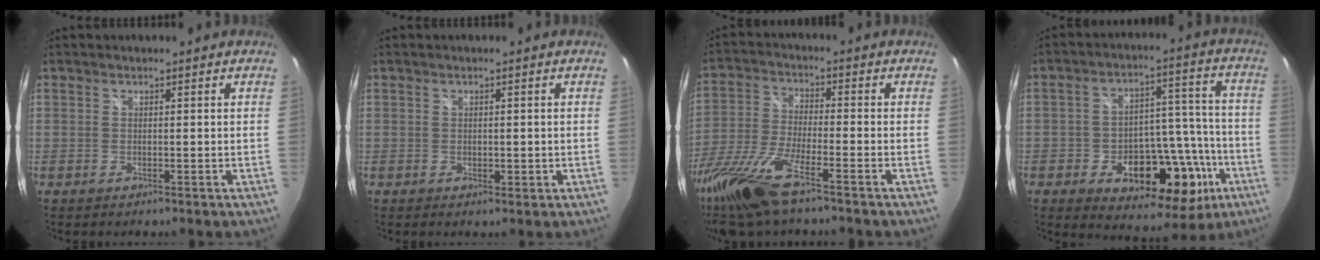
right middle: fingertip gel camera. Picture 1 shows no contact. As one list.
[{"total": 1.3, "force": [-0.2, 0.9, 0.9], "torque": [-0.010, -0.001, -0.003]}, {"total": 16.8, "force": [-12.0, 3.1, 11.4], "torque": [-0.250, -0.047, -0.232]}, {"total": 19.7, "force": [-8.3, 11.5, 13.6], "torque": [-0.215, 0.024, -0.099]}]